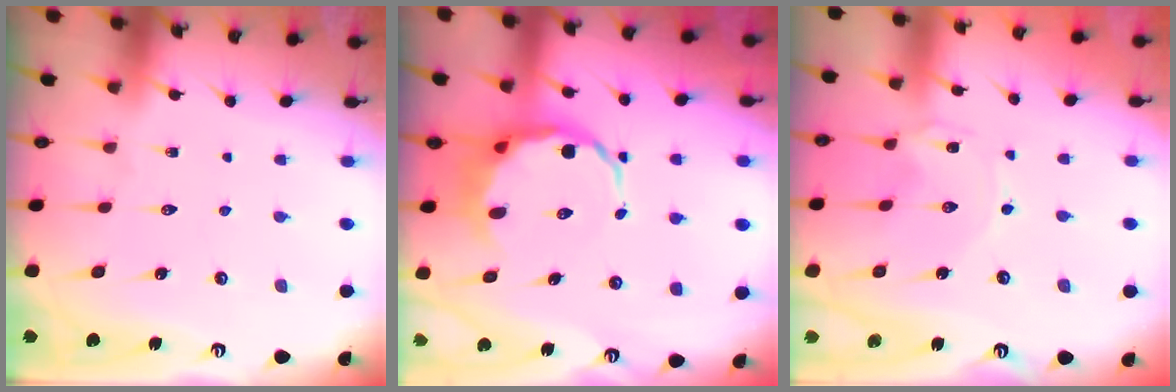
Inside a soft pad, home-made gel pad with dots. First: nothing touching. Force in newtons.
{"total": 8.6, "press": 8.3, "slide": 2.3}
{"total": 0.0}